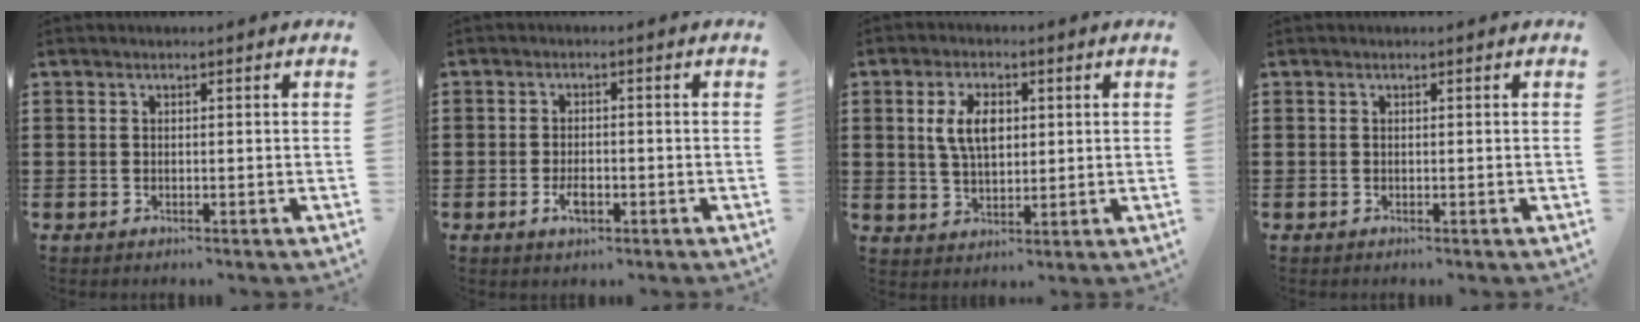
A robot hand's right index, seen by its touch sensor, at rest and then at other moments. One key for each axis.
{"total": 2.9, "fx": -1.1, "fy": 1.2, "fz": 2.4, "tx": -0.050, "ty": -0.002, "tz": -0.021}
{"total": 6.1, "fx": 1.4, "fy": 3.3, "fz": 4.9, "tx": -0.104, "ty": 0.008, "tz": 0.019}
{"total": 0.0}